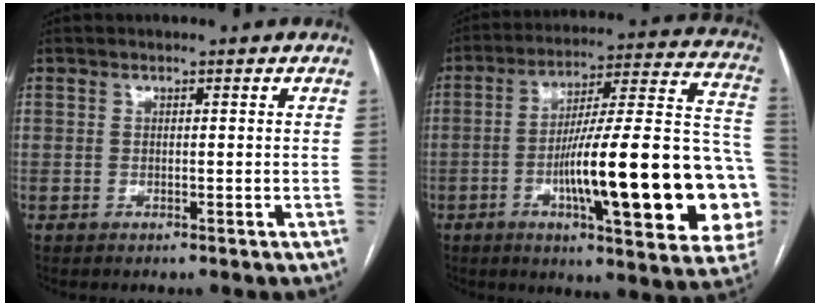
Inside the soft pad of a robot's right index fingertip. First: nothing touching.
{"total": 27.9, "force": [-6.5, 3.9, 26.9], "torque": [-0.308, 0.014, -0.092]}